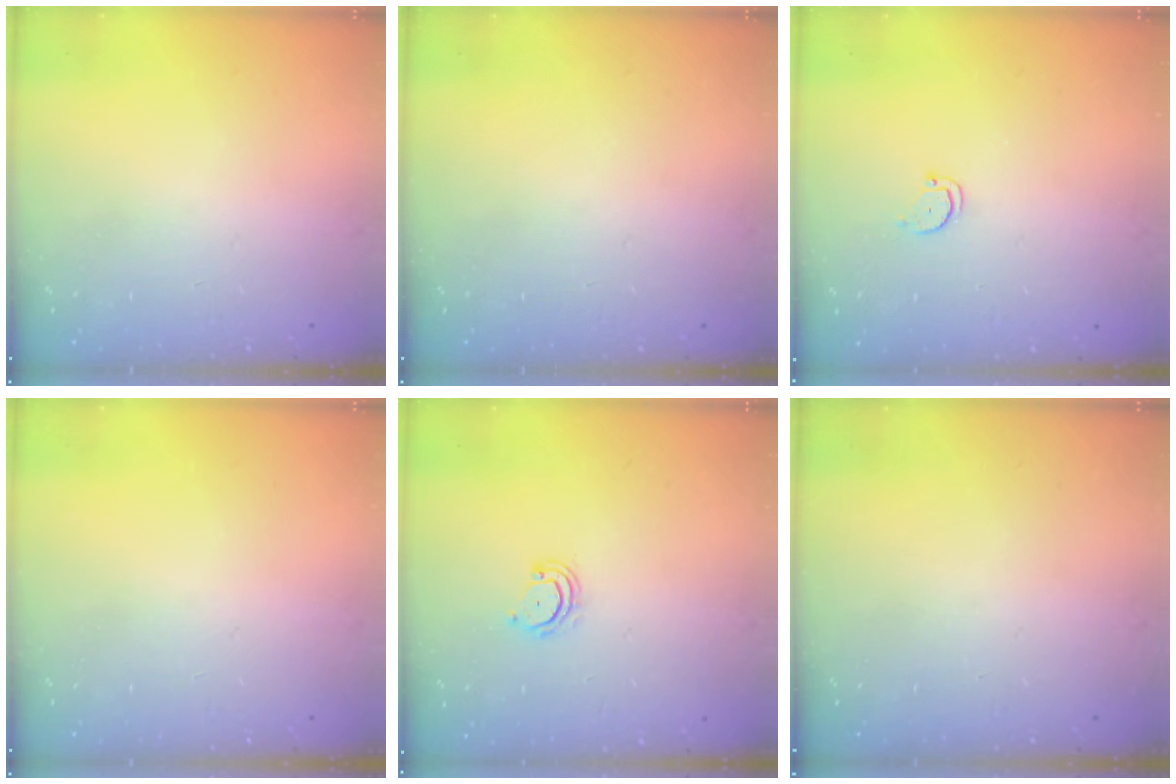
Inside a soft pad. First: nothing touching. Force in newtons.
{"total": 0.0}
{"total": 2.0, "press": 2.0, "slide": 0.2}
{"total": 0.0}
{"total": 3.9, "press": 3.9, "slide": 0.3}
{"total": 0.0}